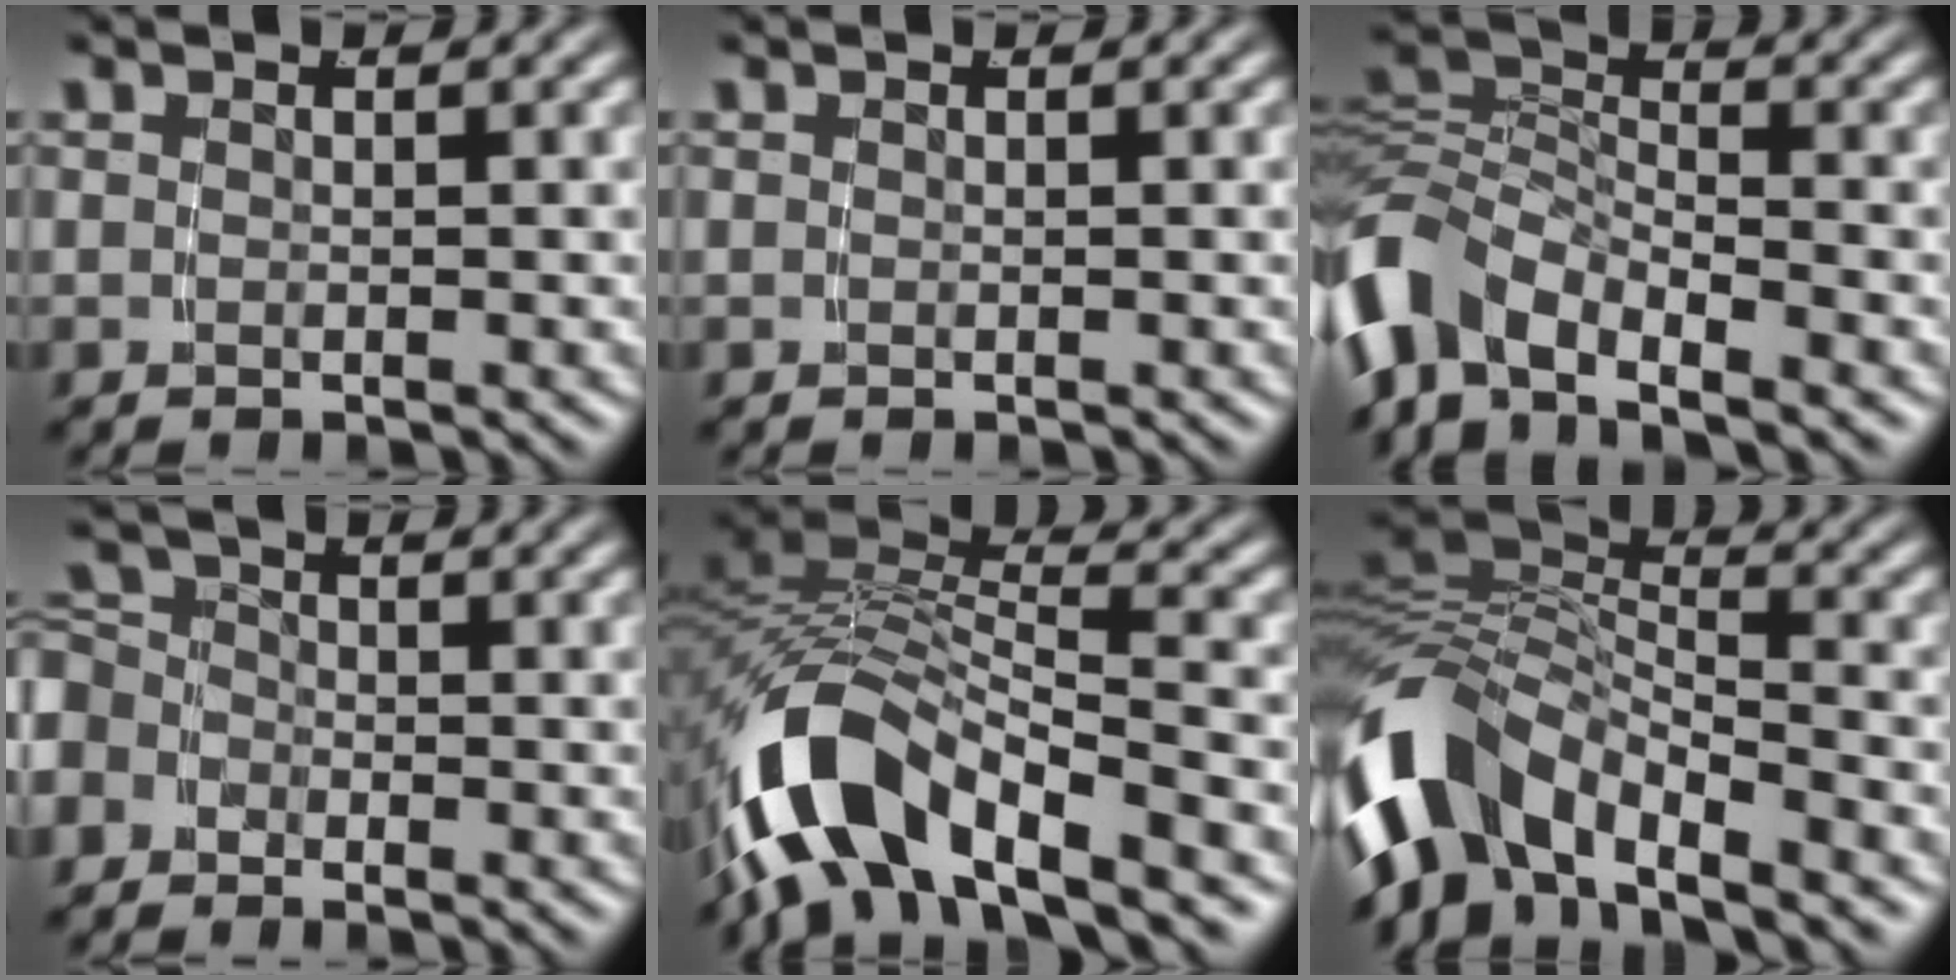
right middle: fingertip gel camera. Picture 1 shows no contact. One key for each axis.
{"total": 0.0}
{"total": 7.8, "fx": -3.8, "fy": 5.5, "fz": 4.1, "tx": -0.121, "ty": -0.026, "tz": -0.060}
{"total": 3.8, "fx": -1.6, "fy": 3.2, "fz": 1.0, "tx": -0.024, "ty": -0.016, "tz": -0.029}
{"total": 11.1, "fx": -4.3, "fy": 6.3, "fz": 8.0, "tx": -0.171, "ty": -0.025, "tz": -0.064}
{"total": 10.6, "fx": -3.8, "fy": 7.0, "fz": 7.1, "tx": -0.162, "ty": -0.034, "tz": -0.057}